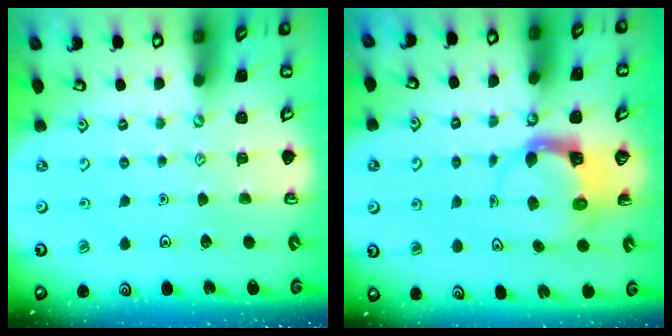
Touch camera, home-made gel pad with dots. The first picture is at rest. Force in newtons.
{"total": 3.9, "press": 3.9, "slide": 0.5}